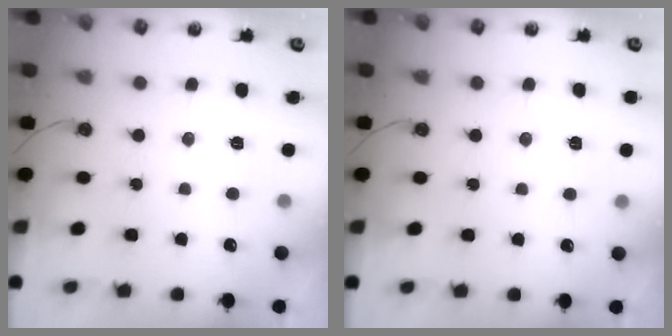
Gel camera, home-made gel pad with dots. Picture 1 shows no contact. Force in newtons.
{"total": 6.2, "press": 3.8, "slide": 4.9}